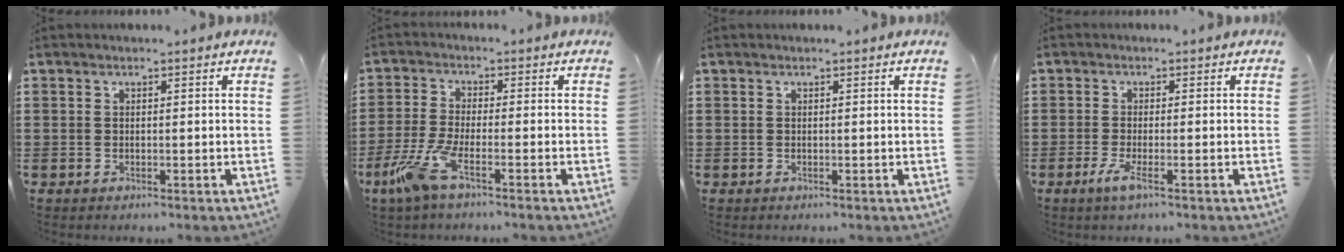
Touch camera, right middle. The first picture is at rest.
{"total": 6.3, "force": [-3.4, 1.0, 5.2], "torque": [-0.133, -0.021, -0.069]}
{"total": 0.0}
{"total": 2.9, "force": [-1.2, 0.3, 2.6], "torque": [-0.060, -0.011, -0.025]}